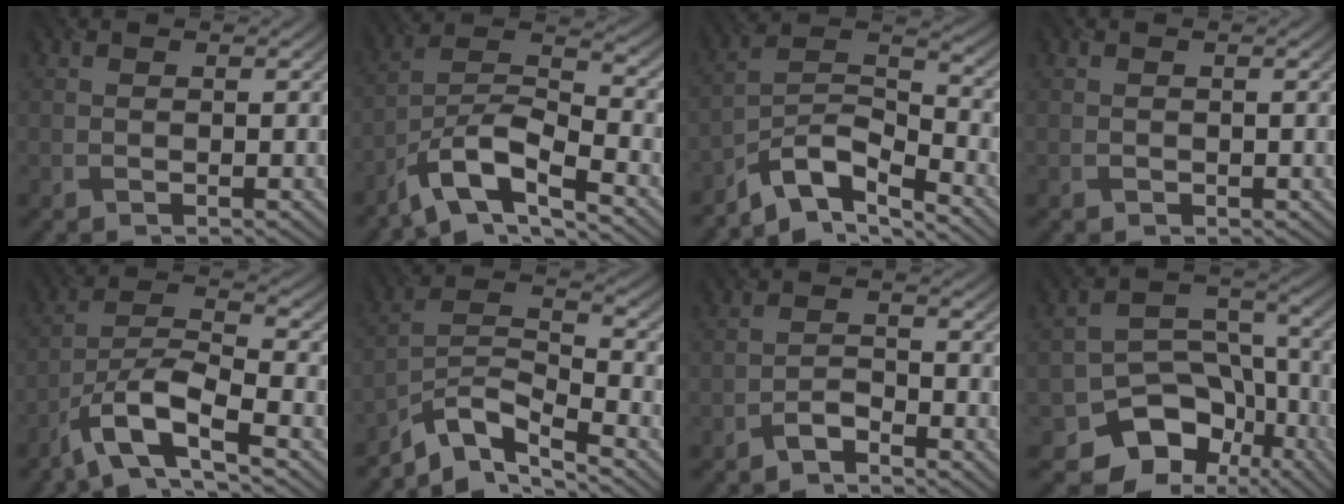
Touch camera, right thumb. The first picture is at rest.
{"total": 10.4, "force": [-7.3, 3.2, 6.7], "torque": [-0.118, 0.004, -0.153]}
{"total": 9.4, "force": [-7.1, 3.1, 5.2], "torque": [-0.091, -0.003, -0.150]}
{"total": 0.6, "force": [-0.3, 0.5, 0.1], "torque": [0.002, -0.005, -0.005]}
{"total": 10.2, "force": [-6.4, 2.9, 7.4], "torque": [-0.133, 0.001, -0.130]}
{"total": 8.9, "force": [-6.8, 2.7, 5.1], "torque": [-0.090, -0.004, -0.145]}
{"total": 2.7, "force": [-2.3, 0.8, 1.2], "torque": [-0.018, 0.008, -0.049]}
{"total": 11.2, "force": [-5.9, 7.9, 5.2], "torque": [-0.078, -0.019, -0.105]}